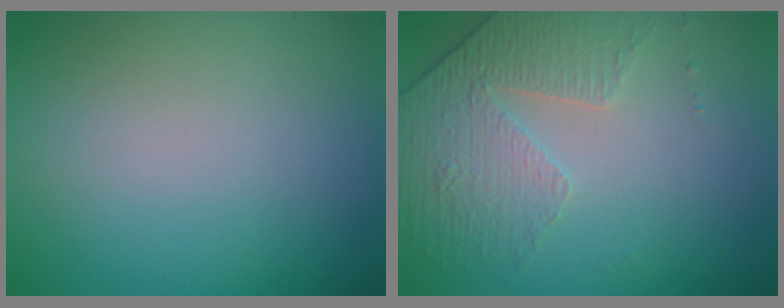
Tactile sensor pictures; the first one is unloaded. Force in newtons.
{"total": 4.6, "press": 3.0, "slide": 3.5}